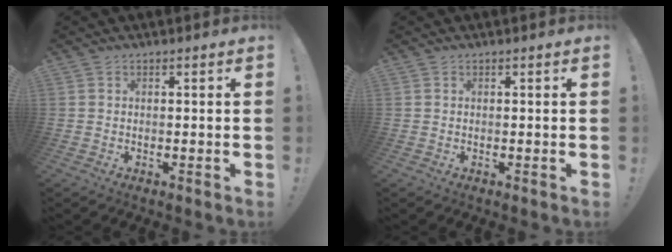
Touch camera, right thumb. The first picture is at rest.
{"total": 0.0}